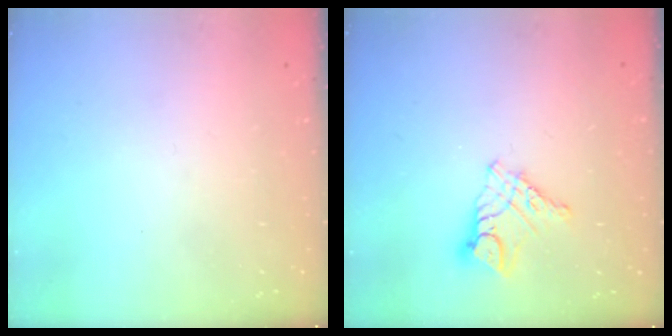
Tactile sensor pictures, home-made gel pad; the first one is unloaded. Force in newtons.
{"total": 9.7, "press": 9.7, "slide": 0.6}